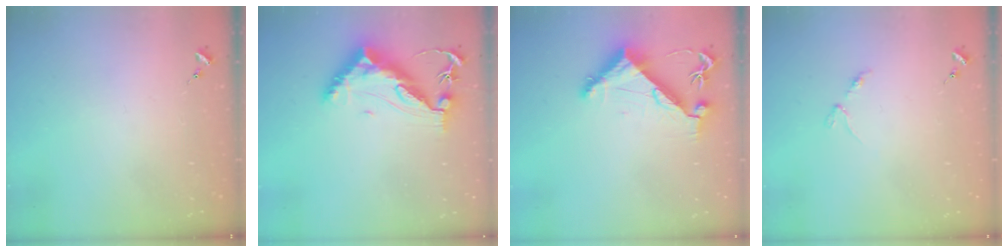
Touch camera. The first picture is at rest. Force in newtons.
{"total": 13.0, "press": 12.9, "slide": 0.7}
{"total": 7.1, "press": 7.1, "slide": 1.1}
{"total": 2.9, "press": 2.8, "slide": 0.4}